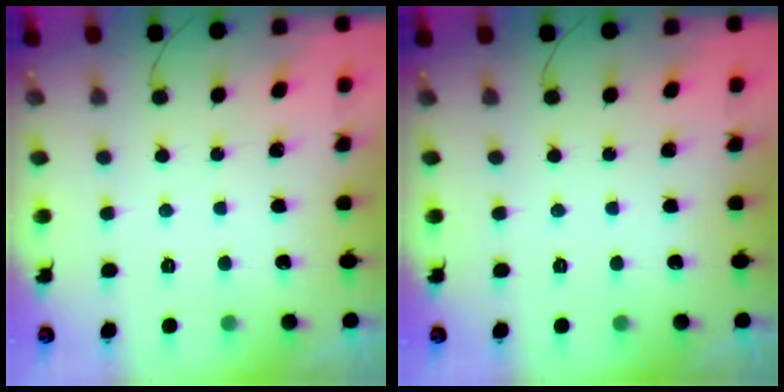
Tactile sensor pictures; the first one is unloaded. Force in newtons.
{"total": 0.0}